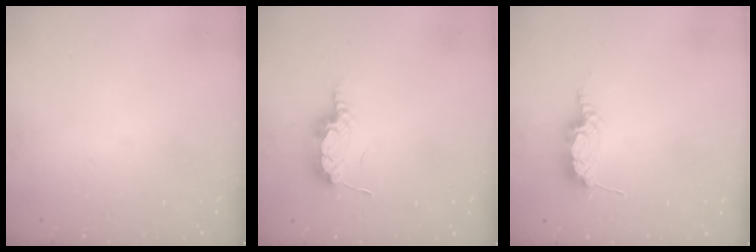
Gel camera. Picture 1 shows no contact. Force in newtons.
{"total": 7.7, "press": 7.5, "slide": 1.9}
{"total": 7.6, "press": 7.6, "slide": 0.2}